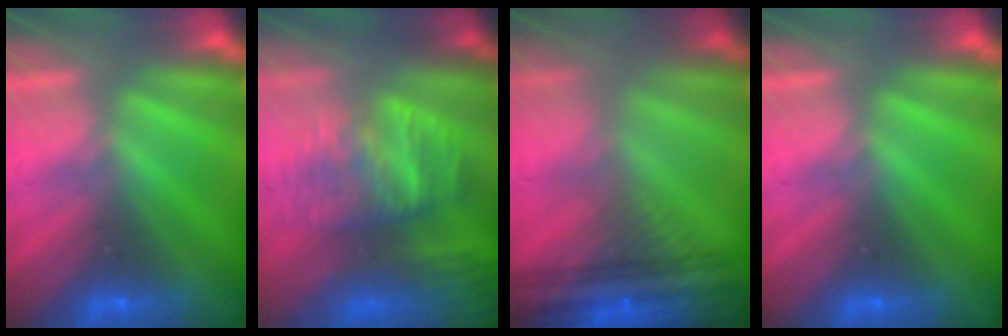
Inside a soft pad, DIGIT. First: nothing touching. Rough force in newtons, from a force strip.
{"total": 6.5}
{"total": 7.5}
{"total": 0.0}